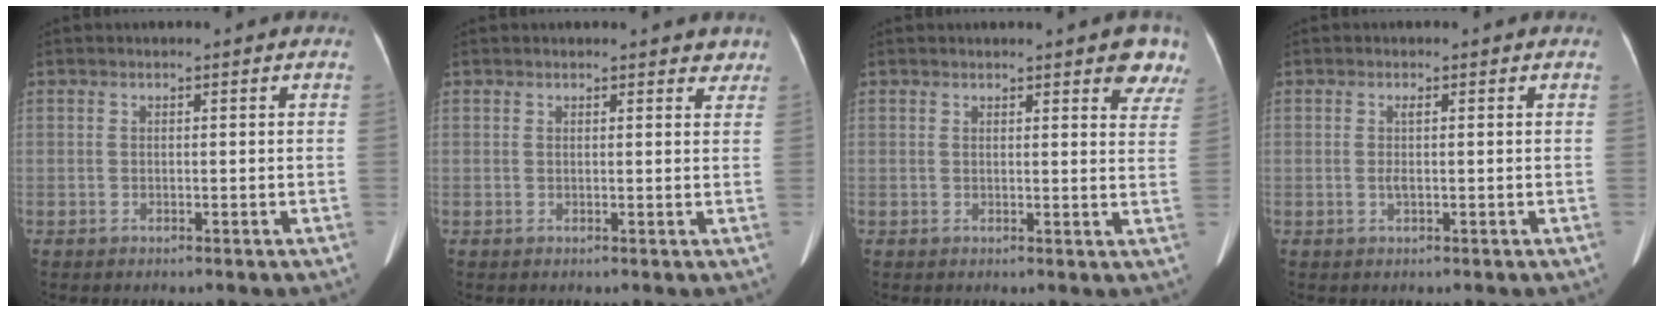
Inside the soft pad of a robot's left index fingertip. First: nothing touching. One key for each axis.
{"total": 3.1, "fx": 2.7, "fy": 1.3, "fz": 0.7, "tx": 0.011, "ty": -0.004, "tz": 0.018}
{"total": 5.8, "fx": 4.6, "fy": 1.5, "fz": 3.2, "tx": -0.016, "ty": -0.010, "tz": 0.036}
{"total": 1.4, "fx": 0.0, "fy": 0.2, "fz": 1.4, "tx": -0.032, "ty": 0.000, "tz": 0.002}